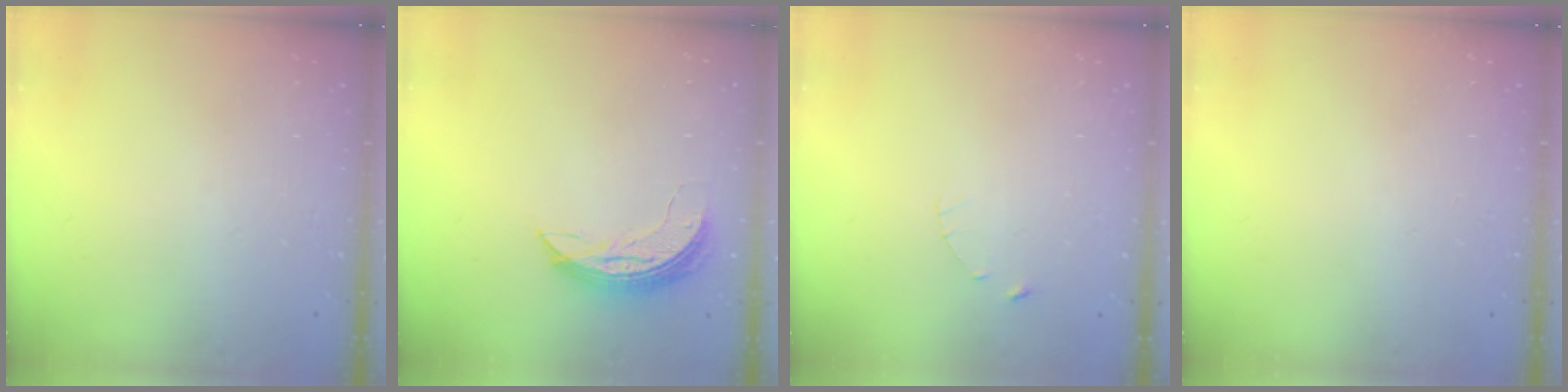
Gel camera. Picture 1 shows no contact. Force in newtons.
{"total": 7.2, "press": 7.2, "slide": 0.7}
{"total": 1.0, "press": 1.0, "slide": 0.2}
{"total": 0.0}